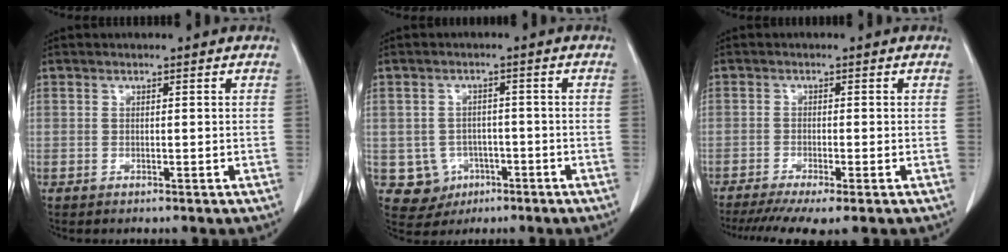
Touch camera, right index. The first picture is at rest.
{"total": 5.4, "force": [-1.6, 5.1, 0.9], "torque": [-0.012, 0.008, -0.014]}
{"total": 7.9, "force": [-5.8, 0.7, 5.3], "torque": [-0.083, -0.015, -0.095]}